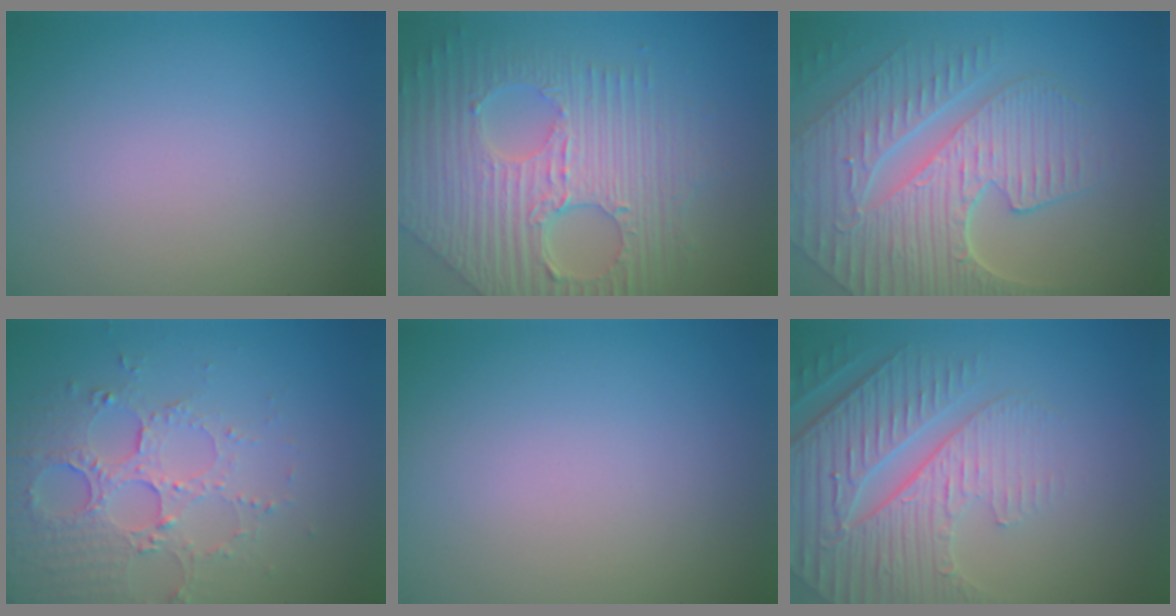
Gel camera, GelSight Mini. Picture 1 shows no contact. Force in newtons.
{"total": 9.8, "press": 6.6, "slide": 7.2}
{"total": 9.3, "press": 6.3, "slide": 6.8}
{"total": 5.3, "press": 3.8, "slide": 3.7}
{"total": 0.0}
{"total": 6.3, "press": 5.1, "slide": 3.7}